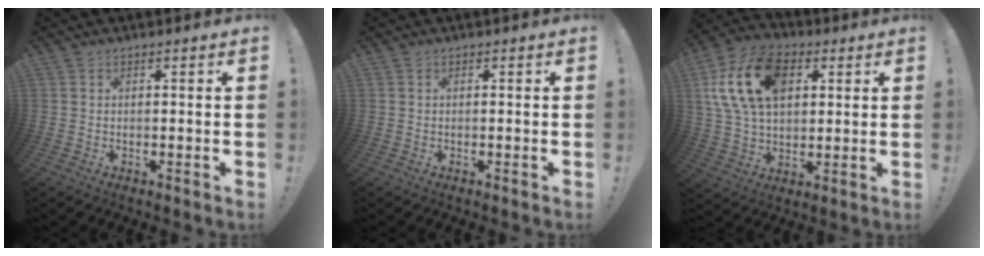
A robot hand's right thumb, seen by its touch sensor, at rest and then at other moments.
{"total": 0.0}
{"total": 19.5, "force": [6.3, 12.9, 13.1], "torque": [-0.239, -0.015, 0.112]}